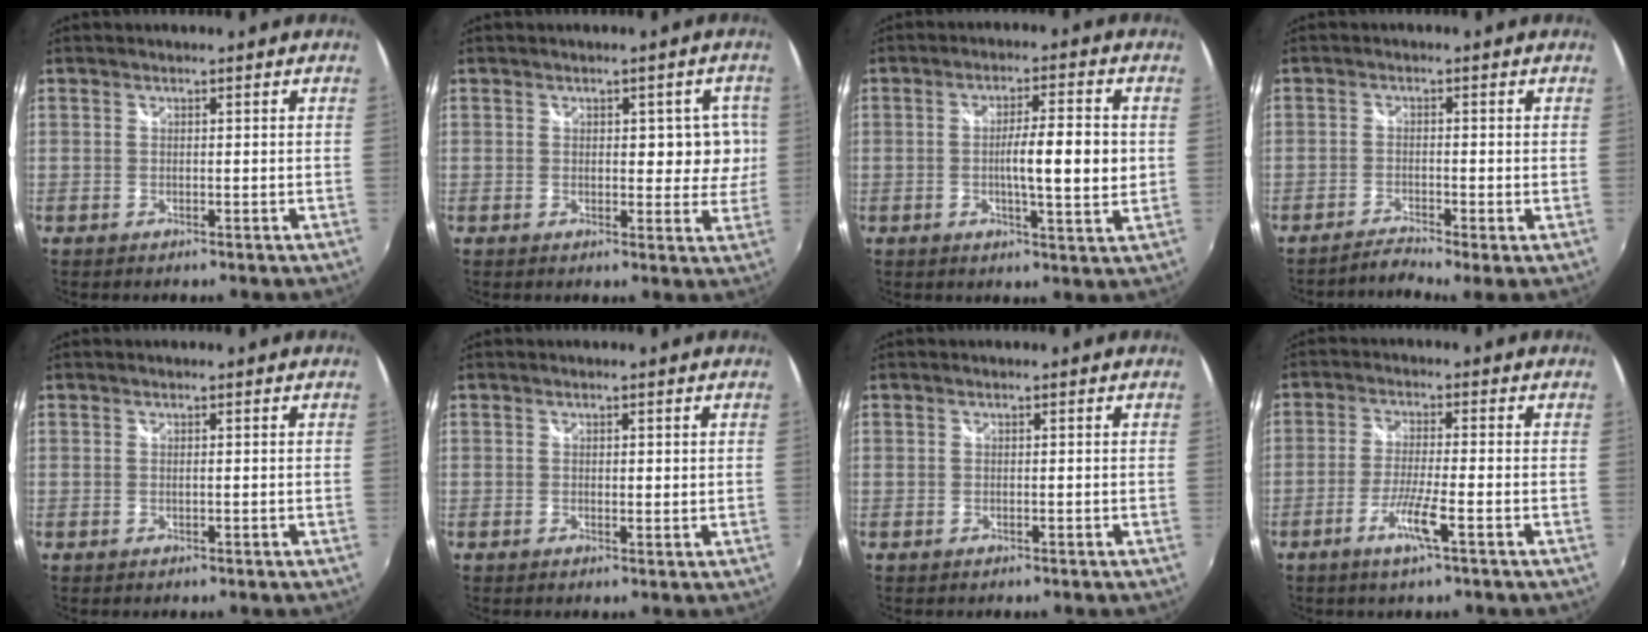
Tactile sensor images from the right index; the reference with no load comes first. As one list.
[{"total": 4.8, "force": [0.8, 3.3, 3.4], "torque": [-0.029, 0.006, 0.013]}, {"total": 8.7, "force": [-0.1, 1.0, 8.6], "torque": [-0.142, -0.004, 0.000]}, {"total": 2.0, "force": [-1.7, -0.3, 0.8], "torque": [-0.030, -0.003, -0.043]}, {"total": 0.0}, {"total": 1.0, "force": [0.5, 0.5, 0.7], "torque": [-0.012, -0.002, 0.007]}, {"total": 0.0}, {"total": 6.0, "force": [-3.0, -0.3, 5.2], "torque": [-0.108, -0.009, -0.059]}]